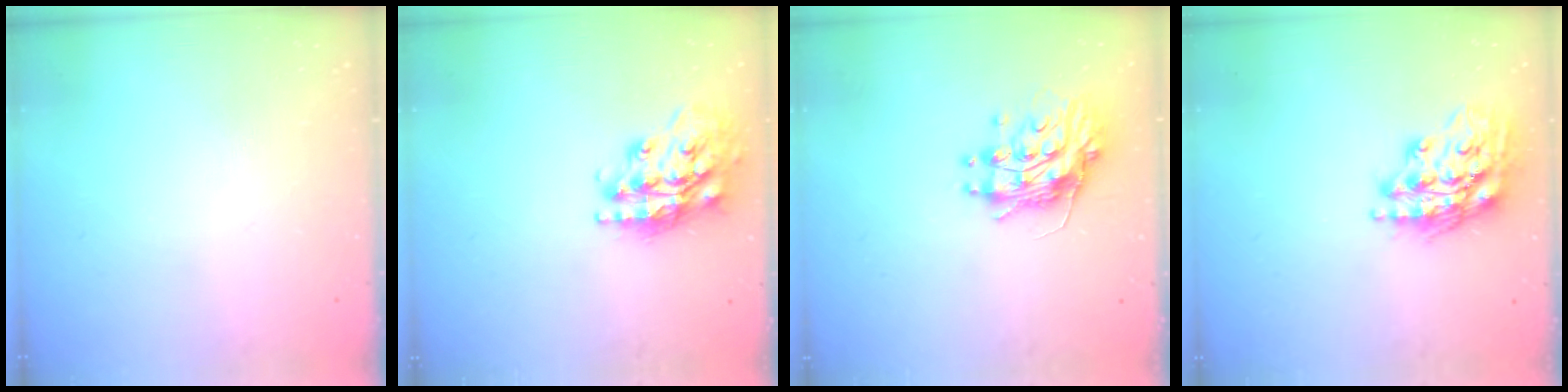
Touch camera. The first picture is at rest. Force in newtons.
{"total": 17.9, "press": 17.8, "slide": 1.5}
{"total": 12.2, "press": 12.1, "slide": 0.9}
{"total": 17.6, "press": 17.5, "slide": 1.7}